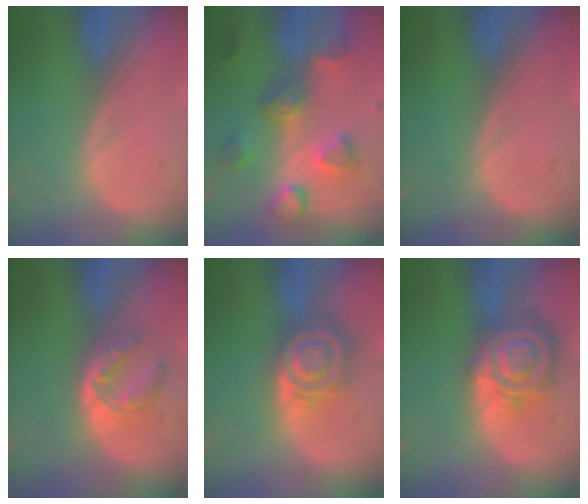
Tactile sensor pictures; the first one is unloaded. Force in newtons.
{"total": 8.1, "press": 7.8, "slide": 2.3}
{"total": 0.0}
{"total": 6.0, "press": 5.0, "slide": 3.3}
{"total": 8.0, "press": 7.1, "slide": 3.7}
{"total": 9.2, "press": 9.1, "slide": 0.5}